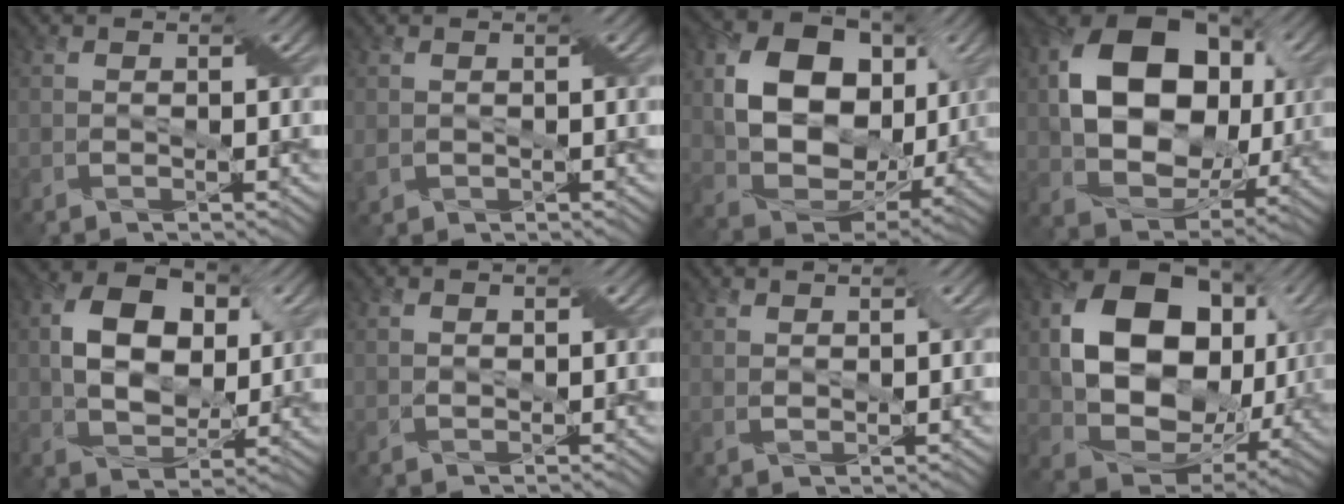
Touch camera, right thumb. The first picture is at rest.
{"total": 1.5, "force": [0.0, 1.3, 0.7], "torque": [-0.027, -0.005, 0.001]}
{"total": 15.2, "force": [2.9, 11.1, 10.0], "torque": [-0.204, -0.007, 0.063]}
{"total": 15.7, "force": [2.6, 11.3, 10.6], "torque": [-0.202, 0.002, 0.054]}
{"total": 9.3, "force": [2.1, 6.3, 6.6], "torque": [-0.135, 0.010, 0.033]}
{"total": 0.9, "force": [0.5, 0.5, 0.5], "torque": [-0.012, 0.001, 0.011]}
{"total": 1.6, "force": [1.2, 0.6, 1.0], "torque": [-0.027, 0.001, 0.026]}
{"total": 17.3, "force": [2.6, 12.9, 11.3], "torque": [-0.223, -0.028, 0.069]}